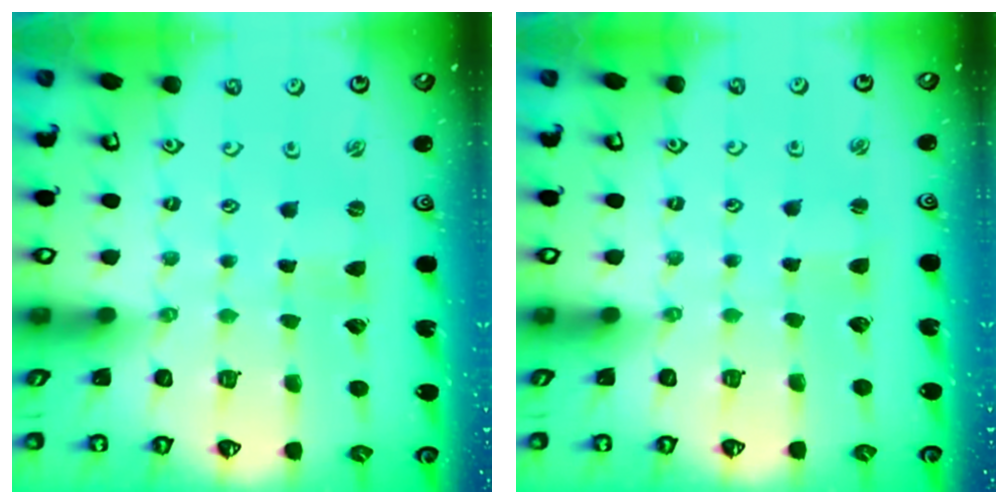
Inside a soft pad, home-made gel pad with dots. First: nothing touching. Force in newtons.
{"total": 1.8, "press": 1.8, "slide": 0.3}